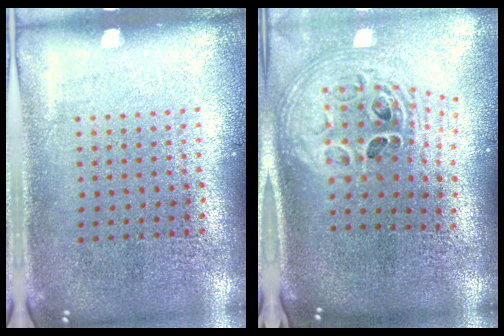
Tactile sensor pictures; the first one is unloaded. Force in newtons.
{"total": 2.5, "press": 1.8, "slide": 1.7}